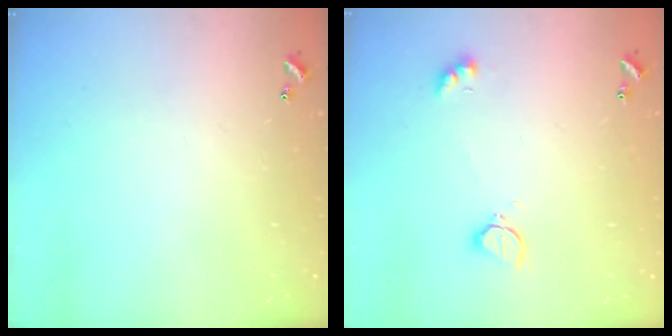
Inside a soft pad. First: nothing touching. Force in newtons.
{"total": 2.8, "press": 2.7, "slide": 0.6}